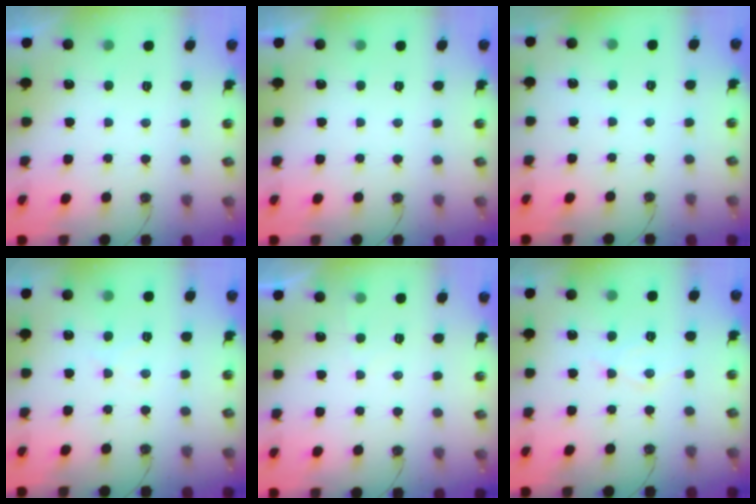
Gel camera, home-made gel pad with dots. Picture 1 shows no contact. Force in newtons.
{"total": 0.0}
{"total": 2.5, "press": 2.5, "slide": 0.3}
{"total": 5.6, "press": 5.5, "slide": 1.0}
{"total": 2.0, "press": 2.0, "slide": 0.3}
{"total": 6.8, "press": 6.8, "slide": 0.5}